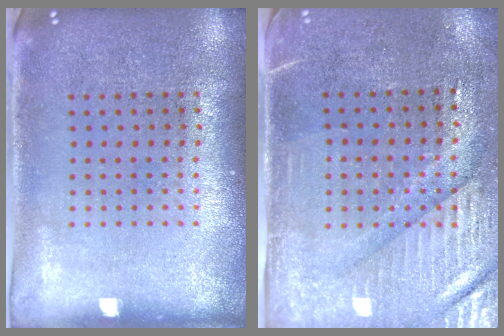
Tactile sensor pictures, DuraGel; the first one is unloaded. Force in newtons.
{"total": 3.5, "press": 3.1, "slide": 1.7}